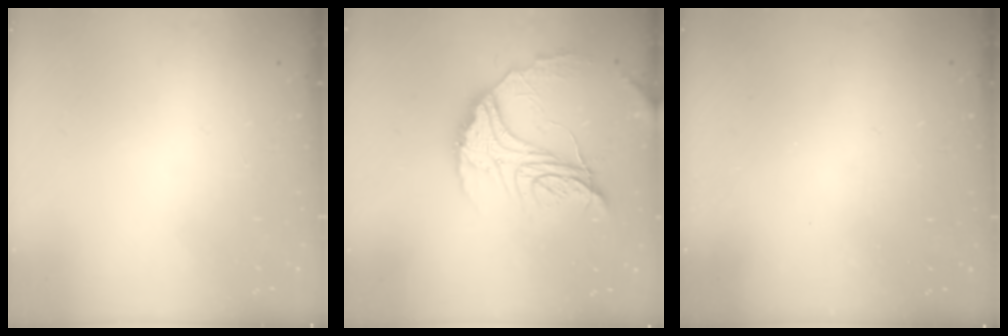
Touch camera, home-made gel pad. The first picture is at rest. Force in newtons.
{"total": 20.5, "press": 20.5, "slide": 2.0}
{"total": 3.1, "press": 3.1, "slide": 0.1}